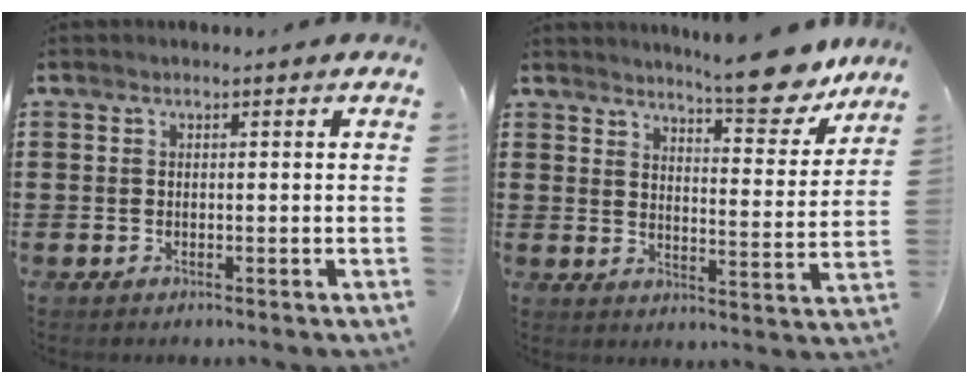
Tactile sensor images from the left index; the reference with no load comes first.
{"total": 9.5, "force": [8.6, 0.6, 4.0], "torque": [-0.056, -0.056, 0.147]}